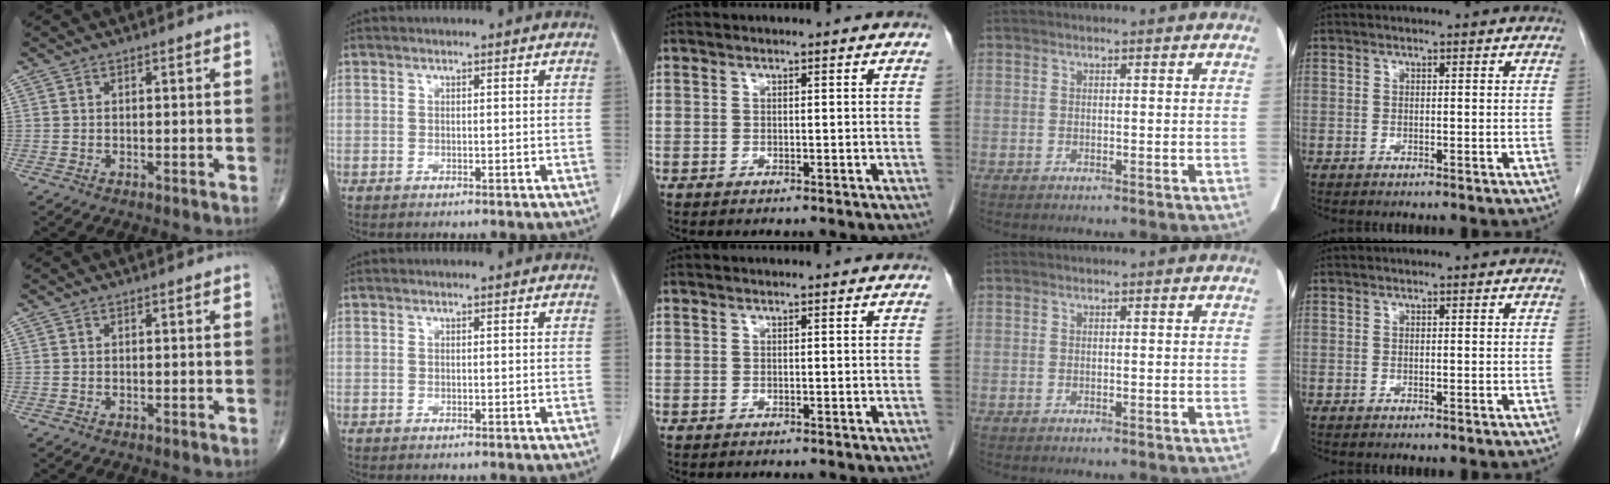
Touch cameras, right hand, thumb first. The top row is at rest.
{}